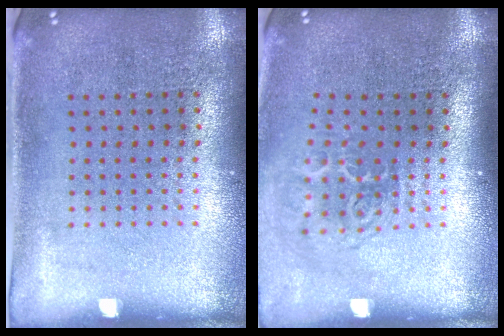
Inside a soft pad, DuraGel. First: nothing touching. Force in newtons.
{"total": 1.8, "press": 1.2, "slide": 1.4}